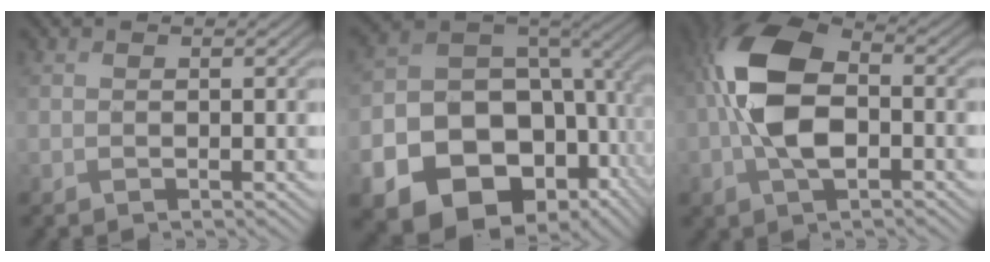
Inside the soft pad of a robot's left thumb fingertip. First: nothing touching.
{"total": 20.9, "force": [-6.4, 16.2, 11.5], "torque": [-0.229, -0.063, -0.074]}
{"total": 10.9, "force": [-1.1, 5.9, 9.1], "torque": [-0.191, 0.010, -0.031]}